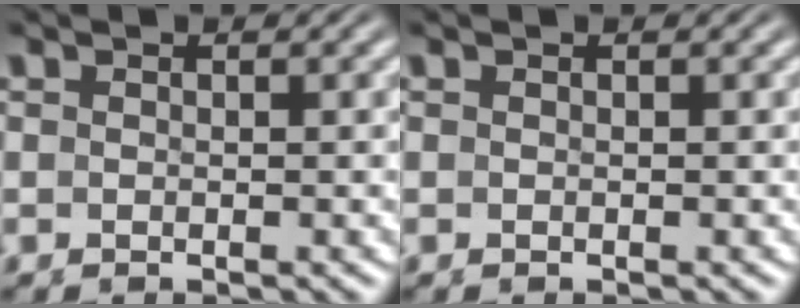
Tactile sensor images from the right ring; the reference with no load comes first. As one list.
[{"total": 0.0}]